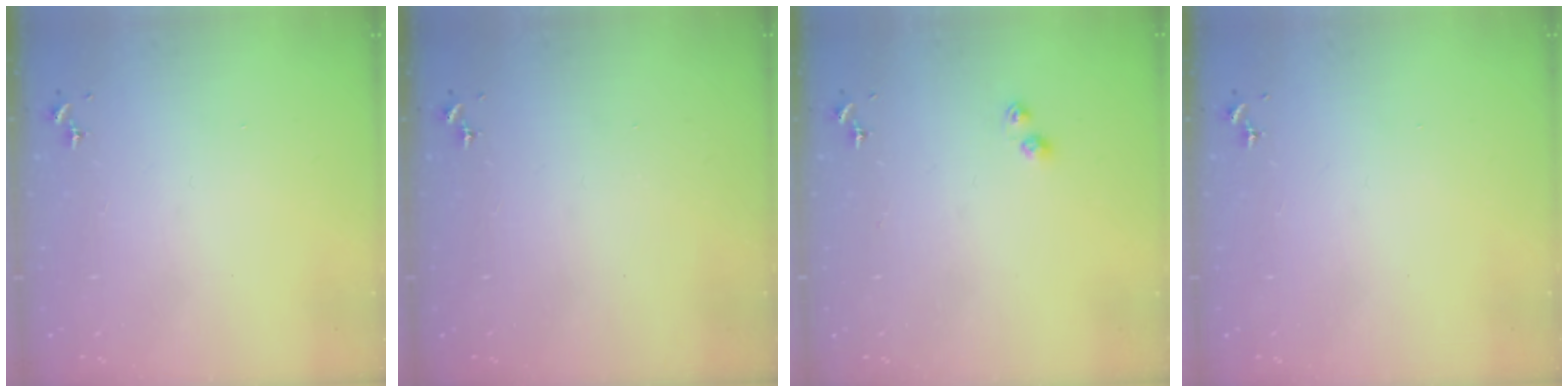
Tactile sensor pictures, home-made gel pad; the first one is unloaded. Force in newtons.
{"total": 0.0}
{"total": 3.7, "press": 3.7, "slide": 0.5}
{"total": 0.0}